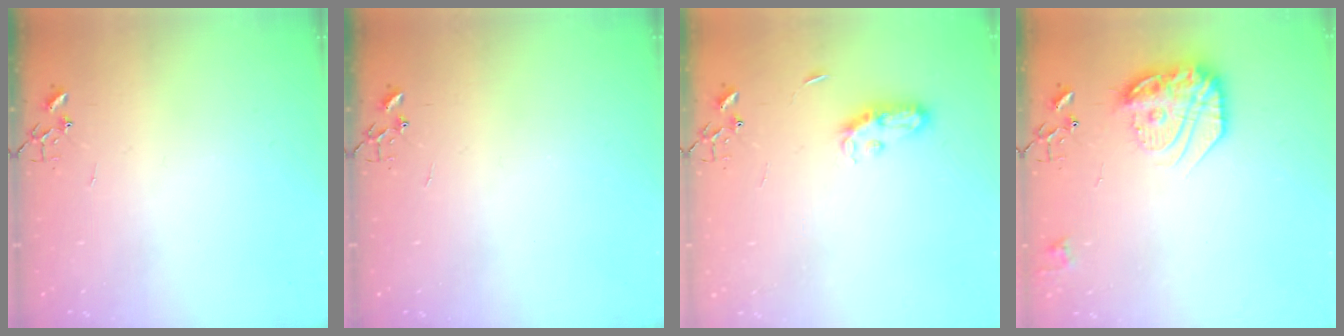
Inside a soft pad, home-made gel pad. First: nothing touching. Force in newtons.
{"total": 0.0}
{"total": 7.0, "press": 6.9, "slide": 0.5}
{"total": 18.9, "press": 18.8, "slide": 1.6}